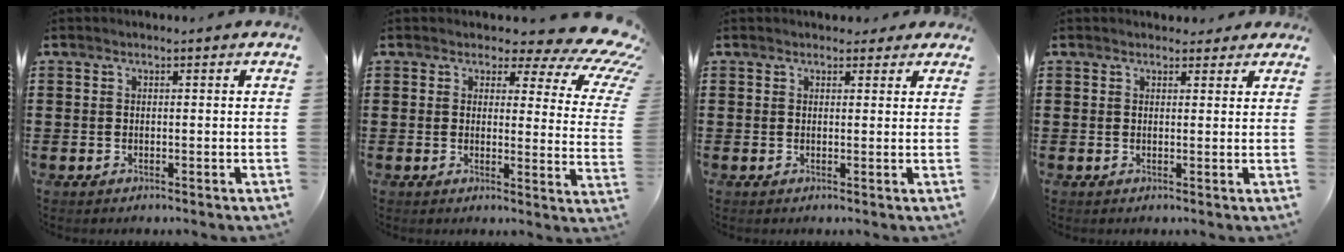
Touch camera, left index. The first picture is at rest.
{"total": 5.1, "force": [3.5, 1.9, 3.1], "torque": [-0.055, -0.027, 0.055]}
{"total": 1.6, "force": [1.3, 1.0, 0.2], "torque": [-0.001, 0.004, 0.022]}
{"total": 1.8, "force": [1.5, 1.0, 0.2], "torque": [-0.001, 0.005, 0.026]}